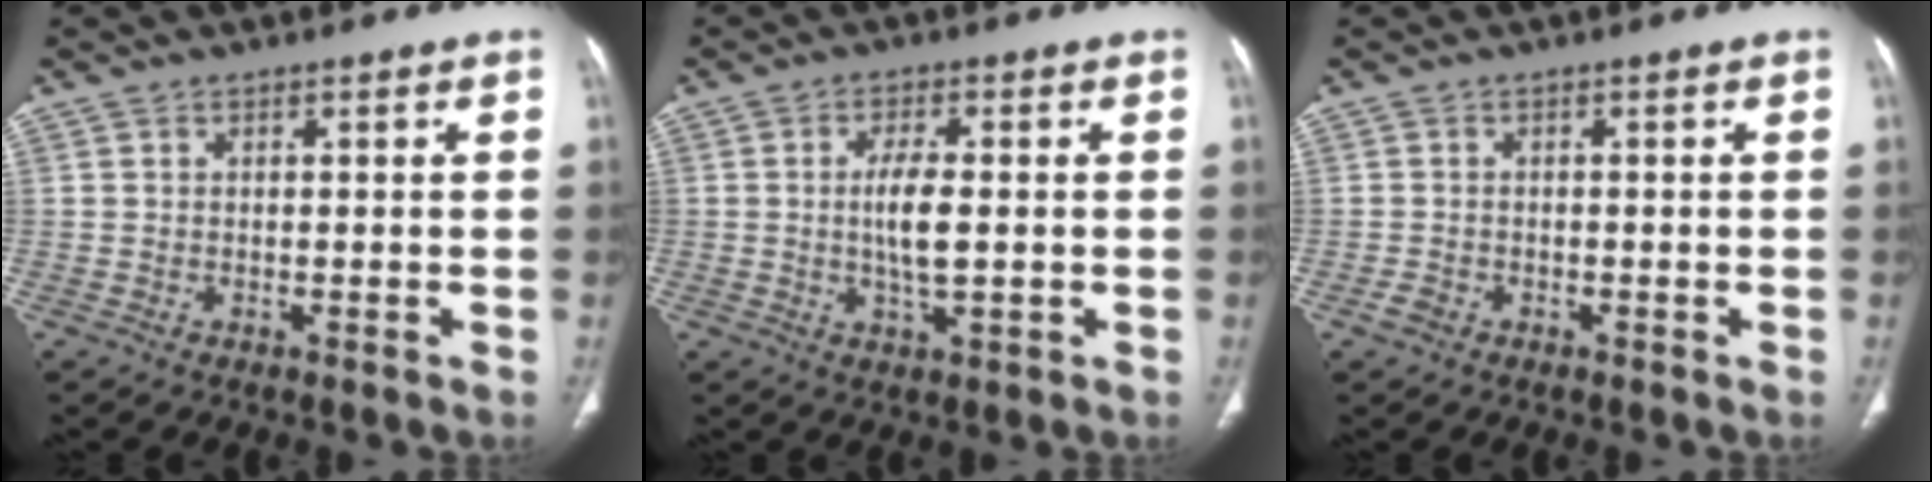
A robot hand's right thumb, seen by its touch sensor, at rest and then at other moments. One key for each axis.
{"total": 6.4, "fx": -0.1, "fy": 2.3, "fz": 5.9, "tx": -0.115, "ty": -0.006, "tz": -0.004}
{"total": 1.7, "fx": -1.0, "fy": 1.3, "fz": 0.6, "tx": -0.012, "ty": 0.006, "tz": -0.017}